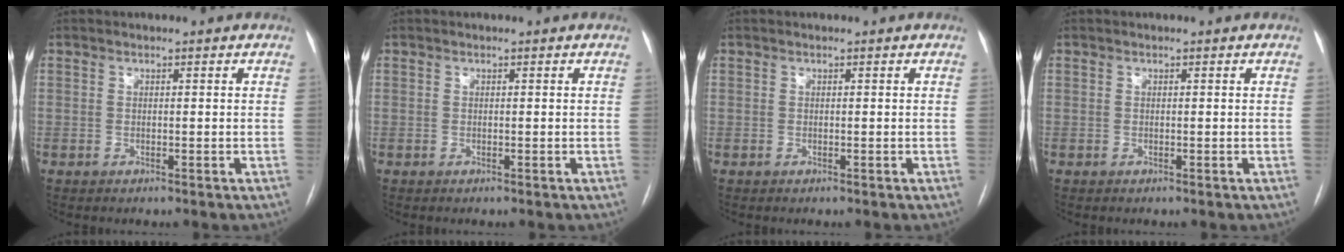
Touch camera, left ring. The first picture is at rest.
{"total": 0.0}
{"total": 0.0}
{"total": 0.0}